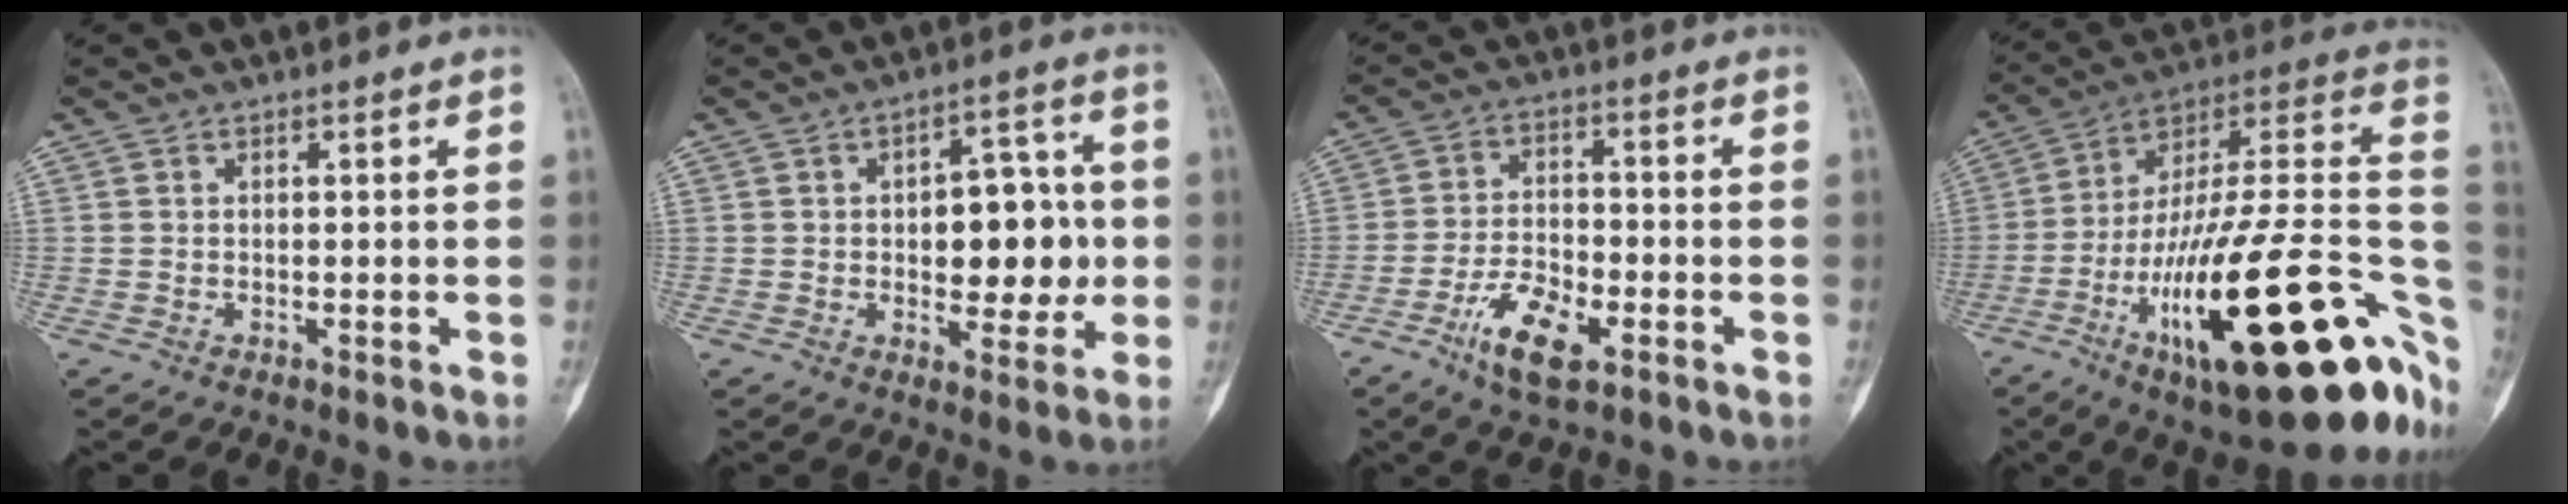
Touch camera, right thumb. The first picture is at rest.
{"total": 12.4, "force": [-0.3, 7.1, 10.2], "torque": [-0.092, 0.017, 0.001]}
{"total": 9.4, "force": [-4.8, 4.0, 7.1], "torque": [-0.134, 0.015, -0.085]}
{"total": 38.5, "force": [-12.1, 11.7, 34.6], "torque": [-0.437, 0.049, -0.191]}